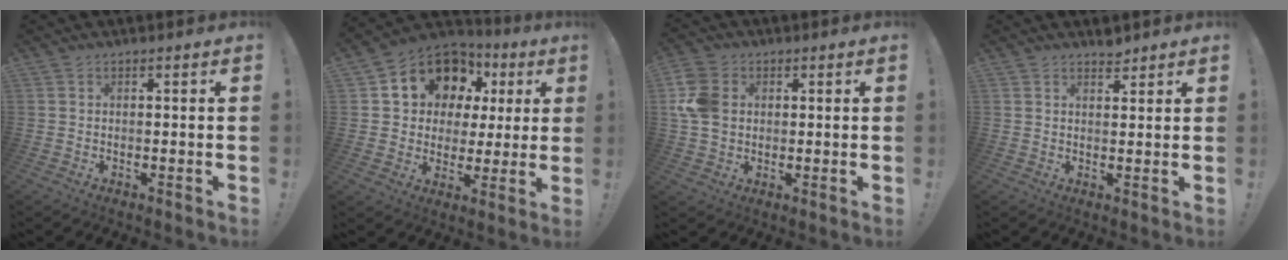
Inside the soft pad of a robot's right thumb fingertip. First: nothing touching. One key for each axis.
{"total": 12.5, "fx": 6.3, "fy": 9.5, "fz": 5.1, "tx": -0.084, "ty": -0.040, "tz": 0.127}
{"total": 10.5, "fx": 1.2, "fy": 8.5, "fz": 6.2, "tx": -0.132, "ty": 0.005, "tz": 0.026}
{"total": 2.5, "fx": 2.3, "fy": 0.5, "fz": 0.6, "tx": 0.013, "ty": -0.021, "tz": 0.038}